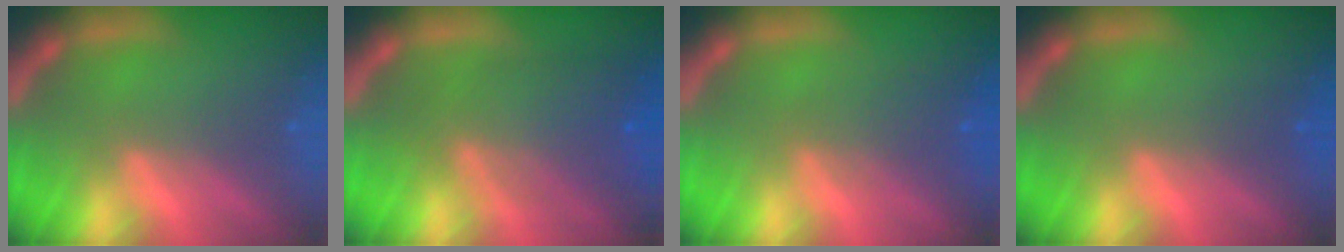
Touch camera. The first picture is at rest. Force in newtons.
{"total": 6.5}
{"total": 3.0}
{"total": 0.9}